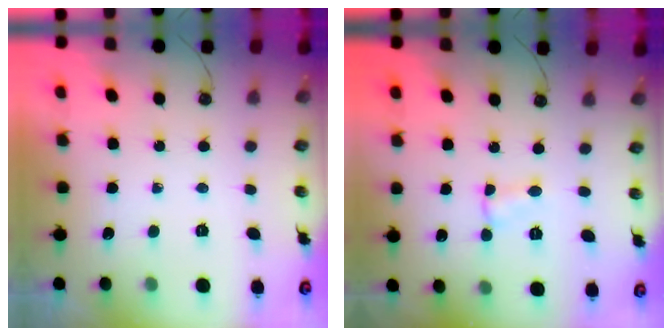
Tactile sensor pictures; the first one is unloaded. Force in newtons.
{"total": 1.0, "press": 0.9, "slide": 0.5}